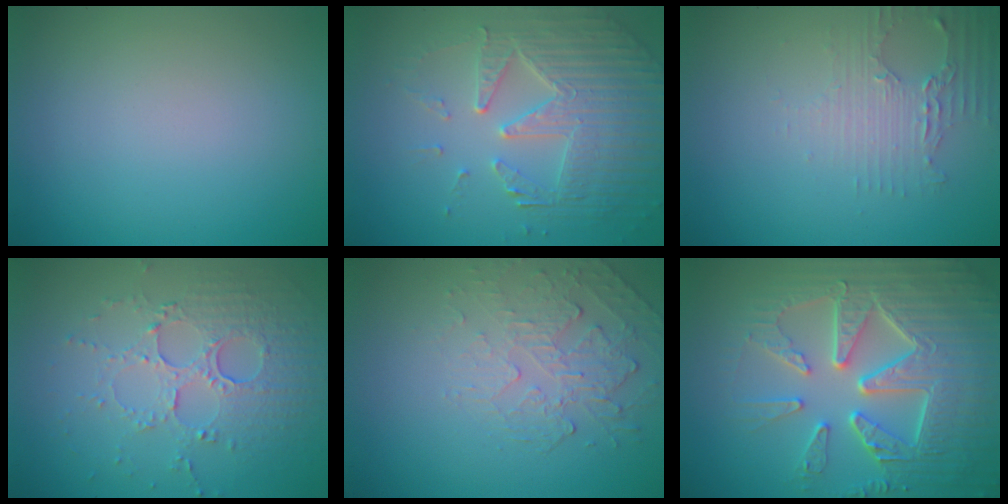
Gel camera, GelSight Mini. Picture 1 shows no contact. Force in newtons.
{"total": 5.7, "press": 4.7, "slide": 3.3}
{"total": 2.4, "press": 2.3, "slide": 0.9}
{"total": 5.4, "press": 3.7, "slide": 4.0}
{"total": 2.2, "press": 1.4, "slide": 1.7}
{"total": 8.8, "press": 6.4, "slide": 6.0}